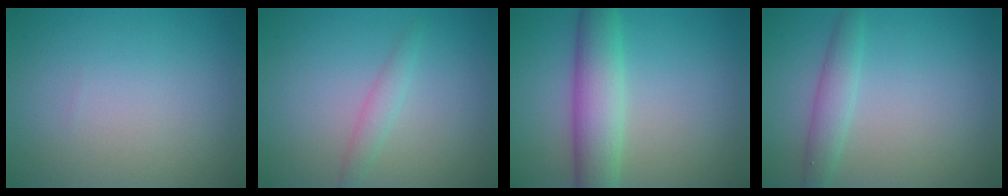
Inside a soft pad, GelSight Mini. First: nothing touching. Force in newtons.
{"total": 1.4, "press": 1.4, "slide": 0.0}
{"total": 5.5, "press": 5.5, "slide": 0.1}
{"total": 2.3, "press": 2.3, "slide": 0.1}